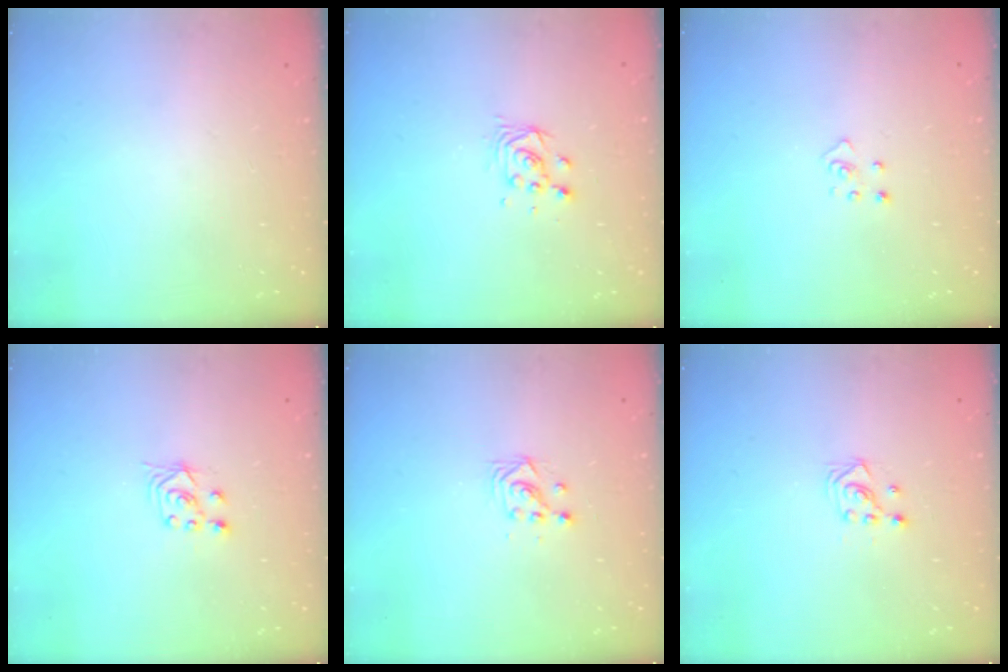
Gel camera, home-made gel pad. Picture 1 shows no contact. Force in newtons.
{"total": 4.1, "press": 4.1, "slide": 0.4}
{"total": 2.5, "press": 2.4, "slide": 0.3}
{"total": 3.0, "press": 2.8, "slide": 0.9}
{"total": 2.9, "press": 2.9, "slide": 0.2}
{"total": 2.9, "press": 2.9, "slide": 0.3}